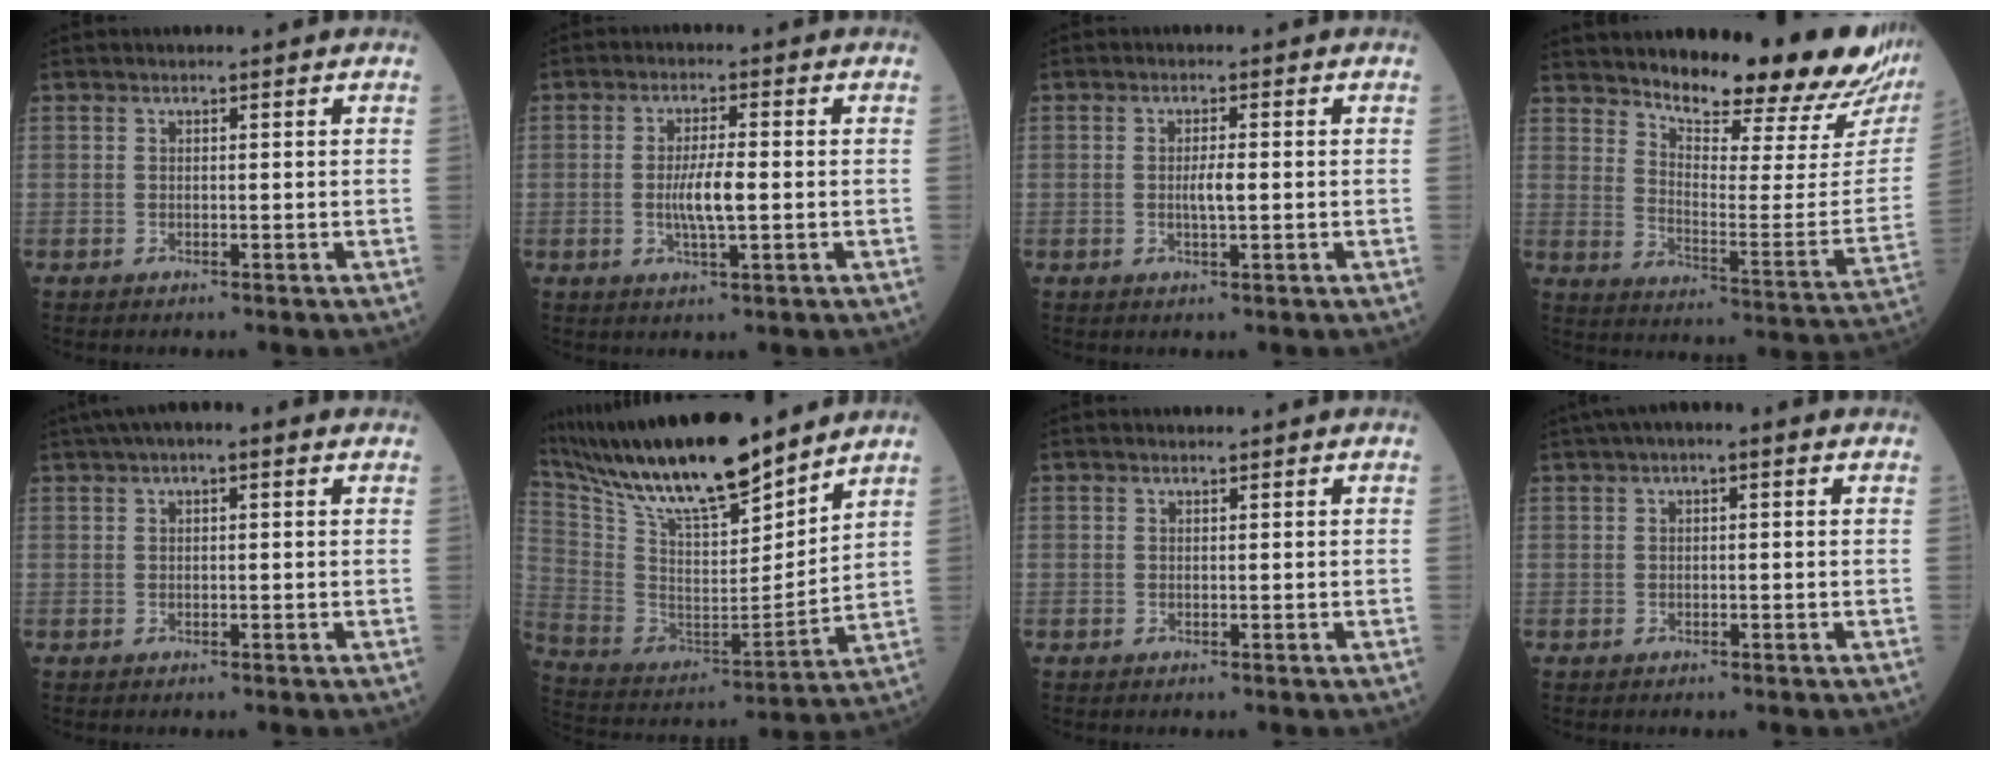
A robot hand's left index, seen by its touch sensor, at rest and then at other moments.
{"total": 5.0, "force": [-0.8, 0.7, 4.9], "torque": [-0.098, -0.008, -0.015]}
{"total": 2.4, "force": [-0.4, 0.3, 2.3], "torque": [-0.044, -0.004, -0.007]}
{"total": 22.1, "force": [20.0, 2.0, 9.3], "torque": [-0.138, -0.092, 0.258]}
{"total": 6.0, "force": [3.5, 1.6, 4.6], "torque": [-0.078, 0.036, 0.050]}
{"total": 21.7, "force": [18.1, 3.2, 11.5], "torque": [-0.222, -0.006, 0.326]}
{"total": 0.0}
{"total": 4.0, "force": [2.0, 1.2, 3.3], "torque": [-0.056, 0.028, 0.025]}